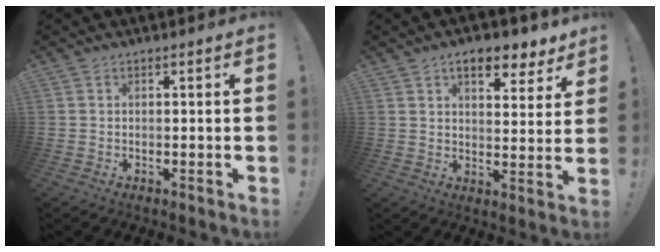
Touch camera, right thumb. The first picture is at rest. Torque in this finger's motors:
{"motor_torque": [0.01, 0.05, 0.09, 0.11, 0.00]}